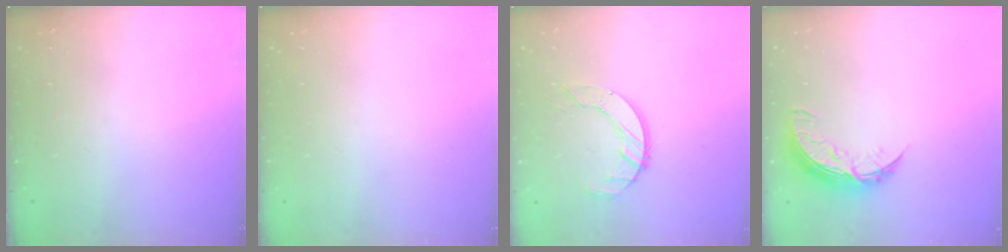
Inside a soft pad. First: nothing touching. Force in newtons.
{"total": 0.0}
{"total": 7.3, "press": 7.2, "slide": 0.7}
{"total": 9.1, "press": 9.1, "slide": 0.4}